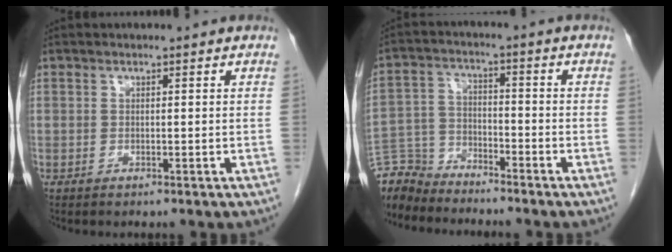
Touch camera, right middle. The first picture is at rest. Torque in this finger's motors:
{"motor_torque": [0.18, -0.19, 0.03, -0.03]}